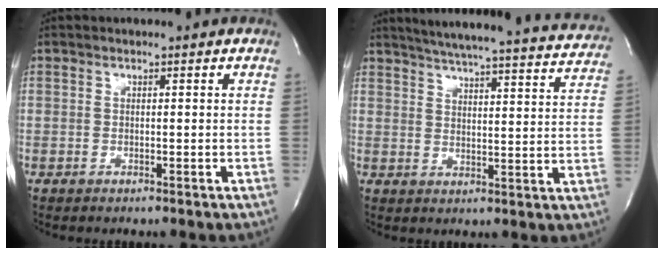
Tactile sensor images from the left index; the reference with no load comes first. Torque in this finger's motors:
{"motor_torque": [0.20, -0.72, 0.17, 0.03]}